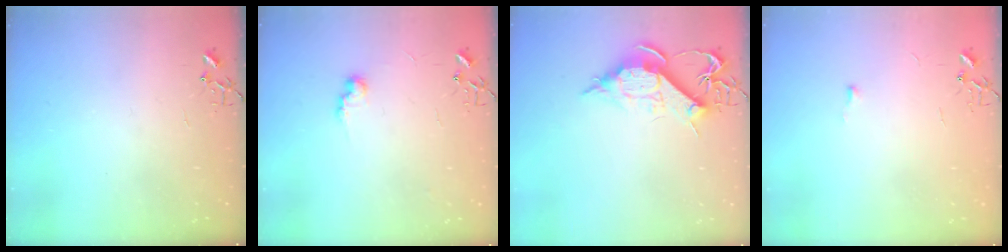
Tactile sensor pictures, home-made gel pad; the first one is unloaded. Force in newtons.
{"total": 8.0, "press": 8.0, "slide": 0.7}
{"total": 10.9, "press": 10.9, "slide": 1.1}
{"total": 3.0, "press": 2.9, "slide": 0.4}